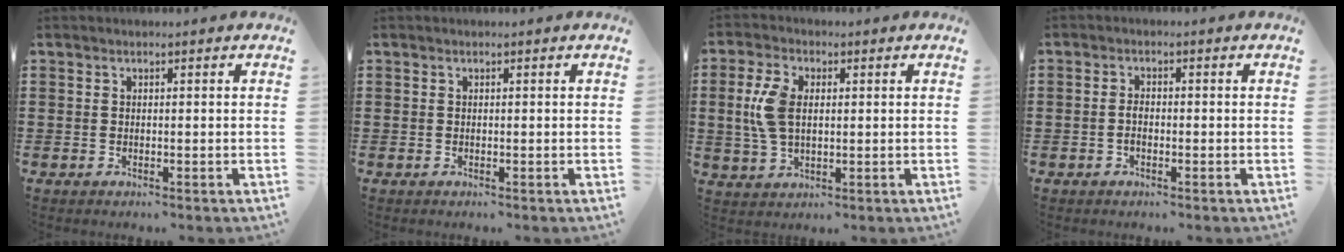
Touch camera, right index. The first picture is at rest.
{"total": 0.0}
{"total": 6.7, "force": [0.9, 4.0, 5.3], "torque": [-0.132, 0.009, 0.009]}
{"total": 1.7, "force": [-0.6, 0.8, 1.4], "torque": [-0.029, -0.002, -0.010]}